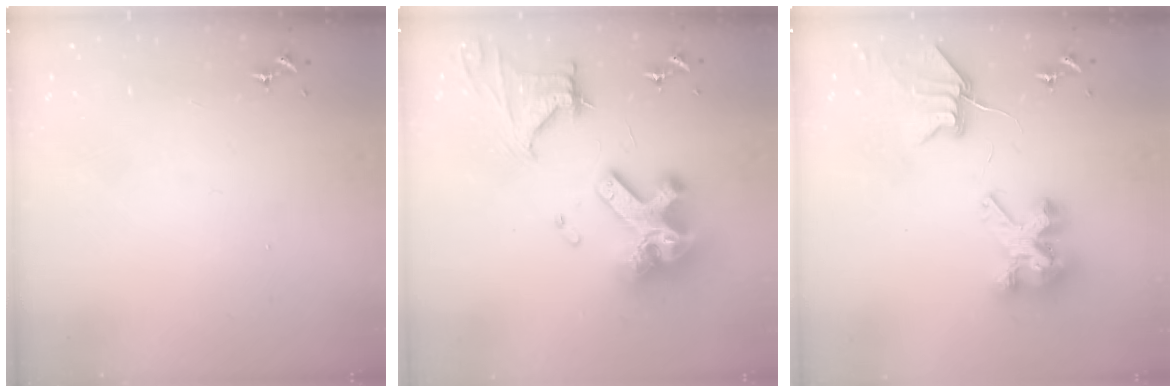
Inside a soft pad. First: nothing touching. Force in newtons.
{"total": 23.3, "press": 23.2, "slide": 2.5}
{"total": 8.5, "press": 8.4, "slide": 1.1}